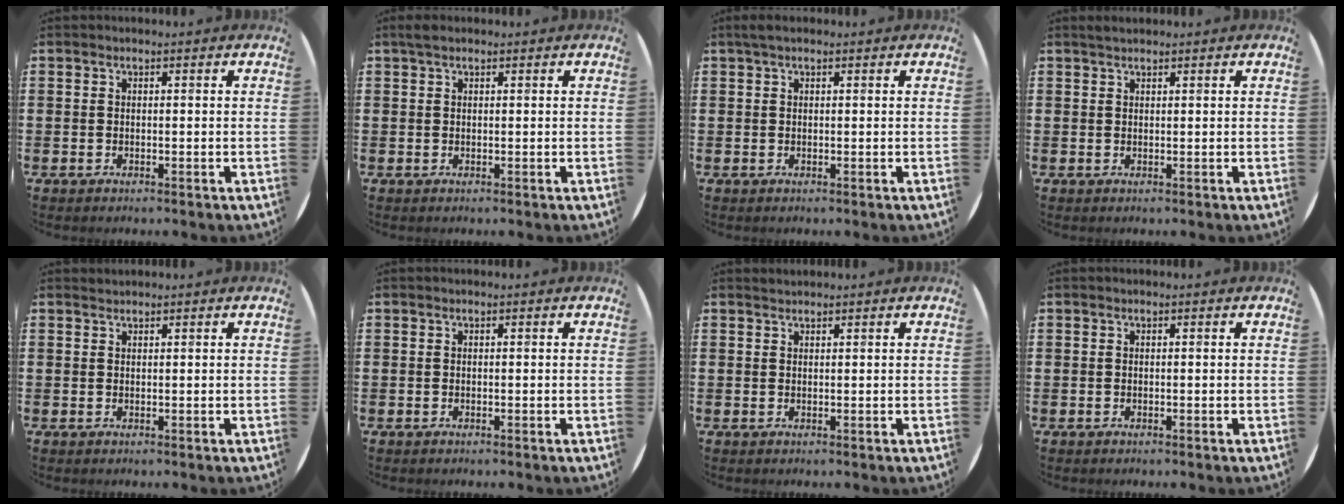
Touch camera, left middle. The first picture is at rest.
{"total": 1.1, "force": [0.8, 0.6, 0.6], "torque": [-0.005, 0.002, 0.012]}
{"total": 1.1, "force": [0.8, 0.5, 0.7], "torque": [-0.016, 0.005, 0.013]}
{"total": 0.9, "force": [0.9, 0.1, 0.1], "torque": [-0.003, 0.001, 0.016]}
{"total": 0.5, "force": [0.5, 0.0, -0.1], "torque": [0.001, 0.001, 0.010]}
{"total": 0.0}
{"total": 0.7, "force": [0.7, 0.0, -0.1], "torque": [0.001, 0.001, 0.013]}
{"total": 0.0}